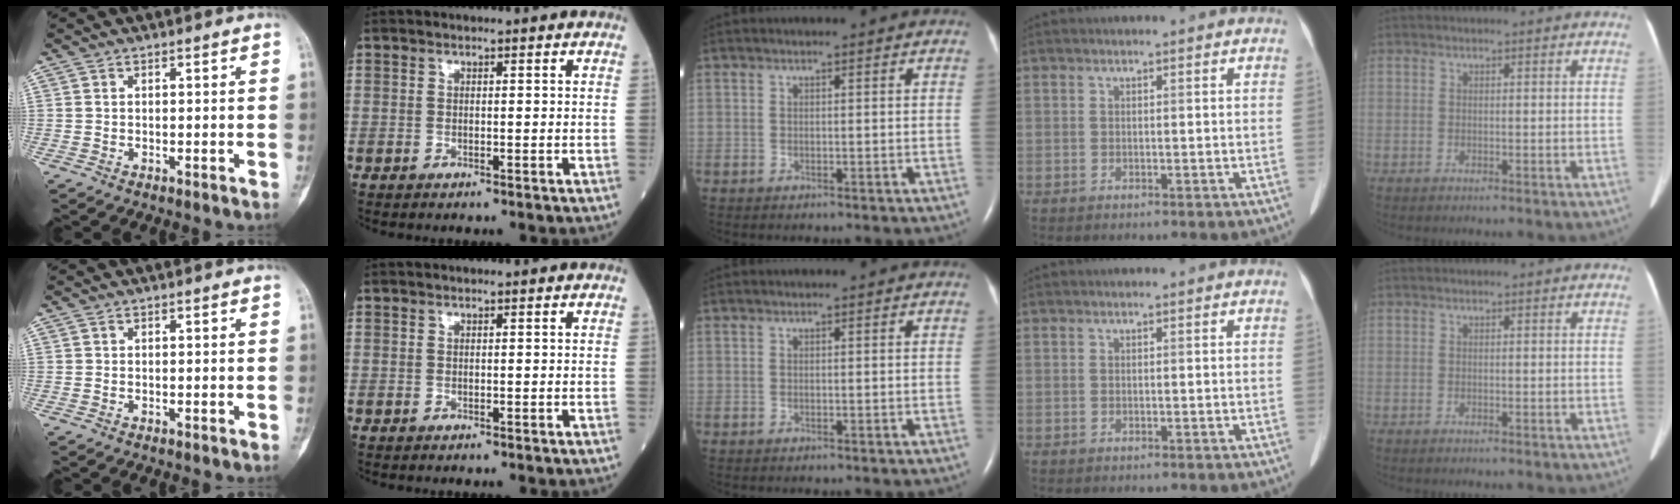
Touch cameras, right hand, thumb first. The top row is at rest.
{}